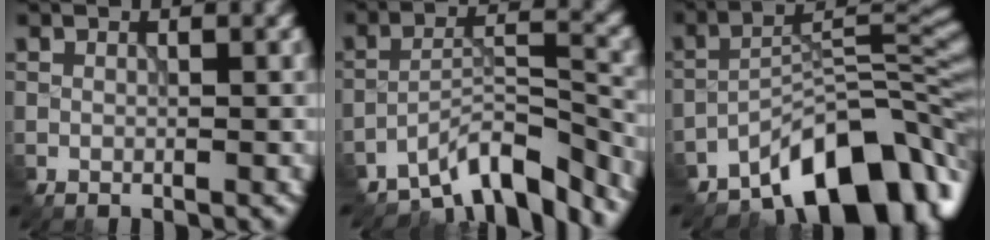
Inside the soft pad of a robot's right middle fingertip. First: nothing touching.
{"total": 7.4, "force": [-6.3, 1.9, 3.5], "torque": [-0.050, 0.006, -0.111]}
{"total": 10.7, "force": [-7.5, 3.7, 6.7], "torque": [-0.083, 0.010, -0.135]}